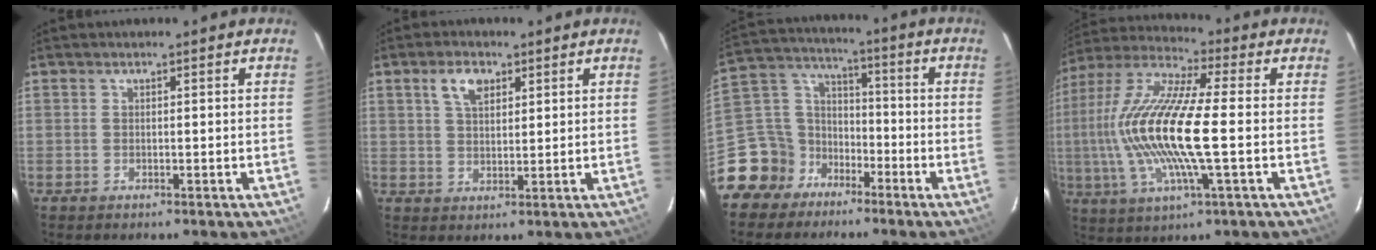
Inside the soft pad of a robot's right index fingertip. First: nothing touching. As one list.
[{"total": 4.8, "force": [2.5, 2.6, 3.2], "torque": [-0.057, 0.011, 0.046]}, {"total": 12.2, "force": [-8.4, 8.7, 2.0], "torque": [-0.069, 0.050, -0.150]}, {"total": 19.4, "force": [-1.0, 3.2, 19.1], "torque": [-0.373, -0.003, -0.029]}]